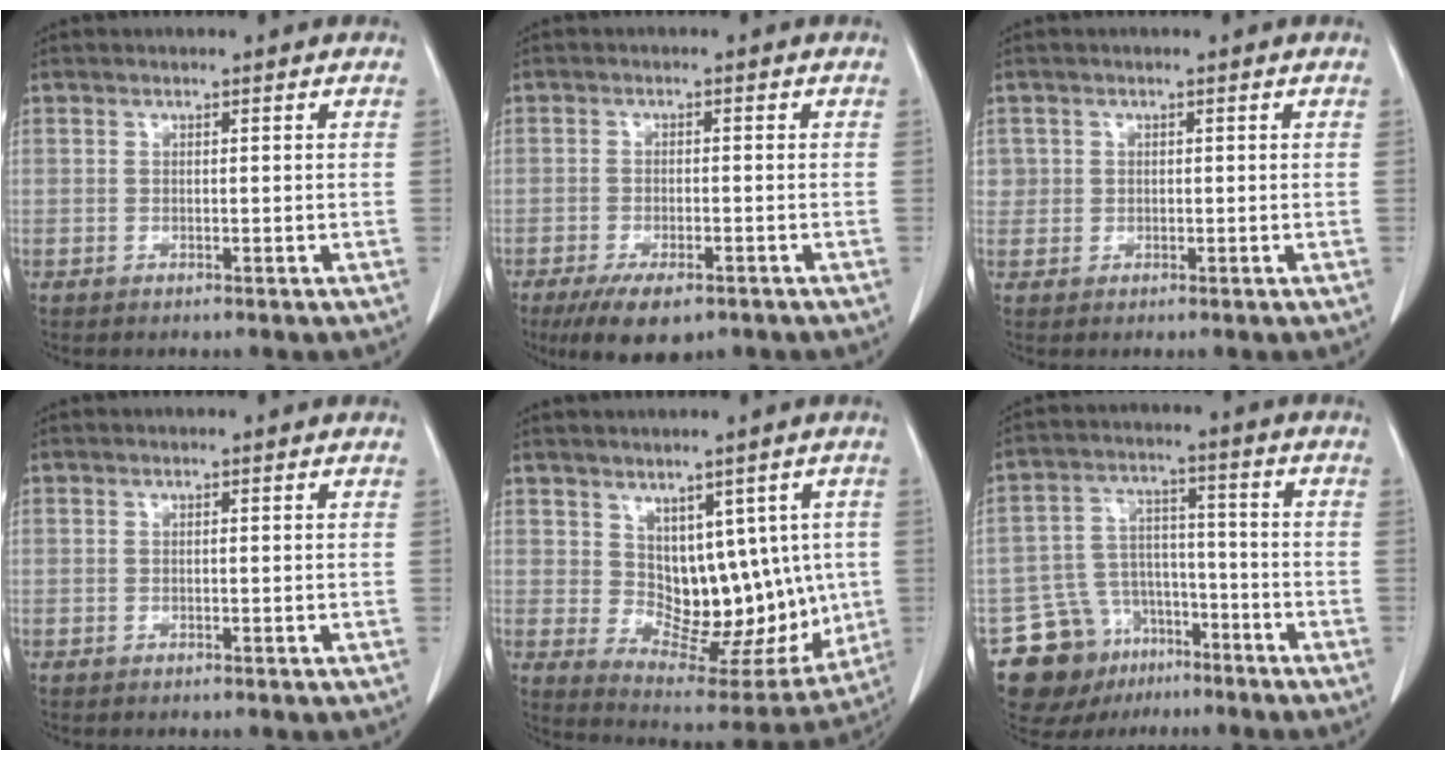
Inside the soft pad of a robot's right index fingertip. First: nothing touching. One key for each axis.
{"total": 7.4, "fx": -4.9, "fy": 2.7, "fz": 4.8, "tx": -0.078, "ty": -0.012, "tz": -0.078}
{"total": 1.9, "fx": 0.5, "fy": 1.8, "fz": 0.0, "tx": 0.018, "ty": 0.005, "tz": 0.006}
{"total": 0.0}
{"total": 12.8, "fx": 1.5, "fy": 7.8, "fz": 10.0, "tx": -0.108, "ty": 0.010, "tz": 0.050}
{"total": 12.5, "fx": -8.2, "fy": 8.5, "fz": 4.2, "tx": -0.077, "ty": 0.039, "tz": -0.128}